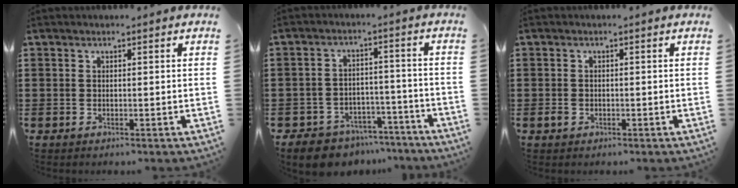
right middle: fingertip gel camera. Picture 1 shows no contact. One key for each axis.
{"total": 6.6, "fx": -6.2, "fy": 1.9, "fz": 1.1, "tx": -0.025, "ty": 0.020, "tz": -0.123}
{"total": 1.3, "fx": -0.5, "fy": 1.0, "fz": 0.7, "tx": -0.030, "ty": -0.002, "tz": -0.015}